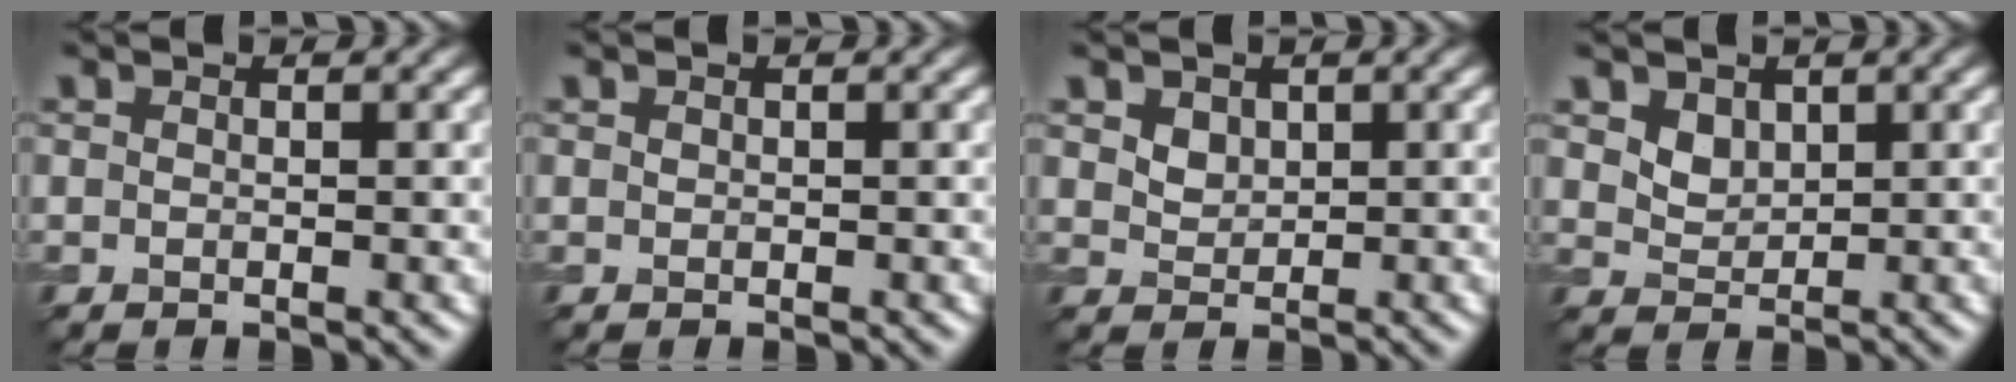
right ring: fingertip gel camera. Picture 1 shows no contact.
{"total": 0.0}
{"total": 1.7, "force": [0.9, 1.2, 0.8], "torque": [-0.012, 0.002, 0.020]}
{"total": 1.8, "force": [1.0, 1.3, 0.7], "torque": [-0.016, -0.009, 0.025]}